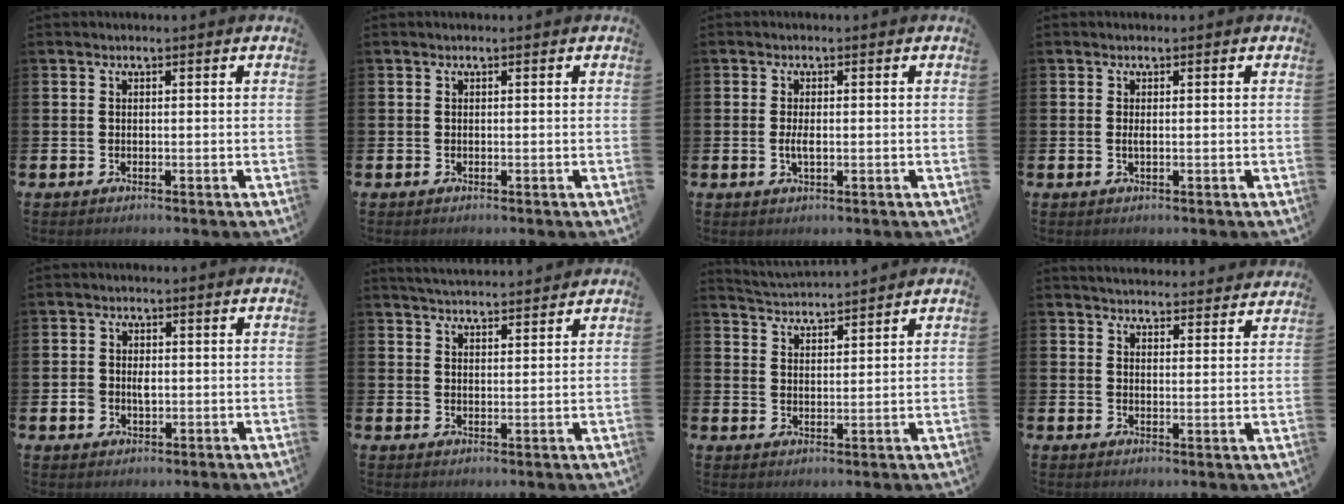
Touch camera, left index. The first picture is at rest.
{"total": 0.0}
{"total": 1.9, "force": [-0.2, 0.7, 1.8], "torque": [-0.032, -0.001, -0.004]}
{"total": 0.7, "force": [0.0, 0.1, 0.7], "torque": [-0.018, 0.001, 0.002]}
{"total": 2.5, "force": [-0.2, 2.0, 1.5], "torque": [-0.020, 0.004, -0.009]}
{"total": 4.0, "force": [4.0, 0.1, 0.1], "torque": [-0.012, -0.021, 0.073]}
{"total": 3.8, "force": [3.8, -0.1, -0.2], "torque": [-0.007, -0.026, 0.068]}
{"total": 4.4, "force": [4.4, 0.4, 0.2], "torque": [-0.005, -0.031, 0.078]}